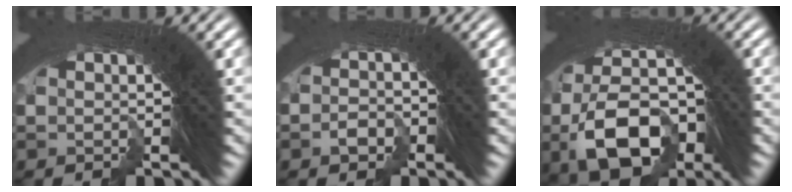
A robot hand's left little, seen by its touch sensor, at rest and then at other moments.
{"total": 2.9, "force": [-2.4, 1.6, -0.4], "torque": [0.007, -0.010, -0.041]}
{"total": 13.4, "force": [-4.6, 10.1, 7.6], "torque": [-0.134, -0.044, -0.069]}